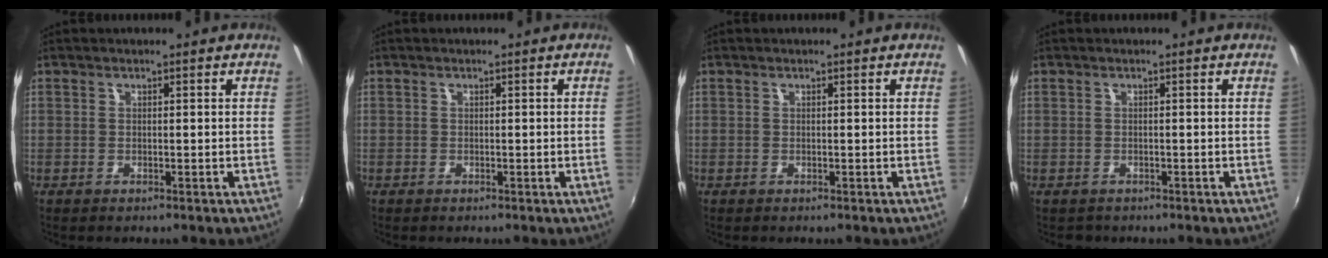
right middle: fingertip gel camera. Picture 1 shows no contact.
{"total": 0.5, "force": [0.0, -0.3, 0.4], "torque": [-0.004, -0.001, -0.001]}
{"total": 0.0}
{"total": 1.0, "force": [-0.7, 0.7, 0.0], "torque": [-0.004, -0.003, -0.010]}